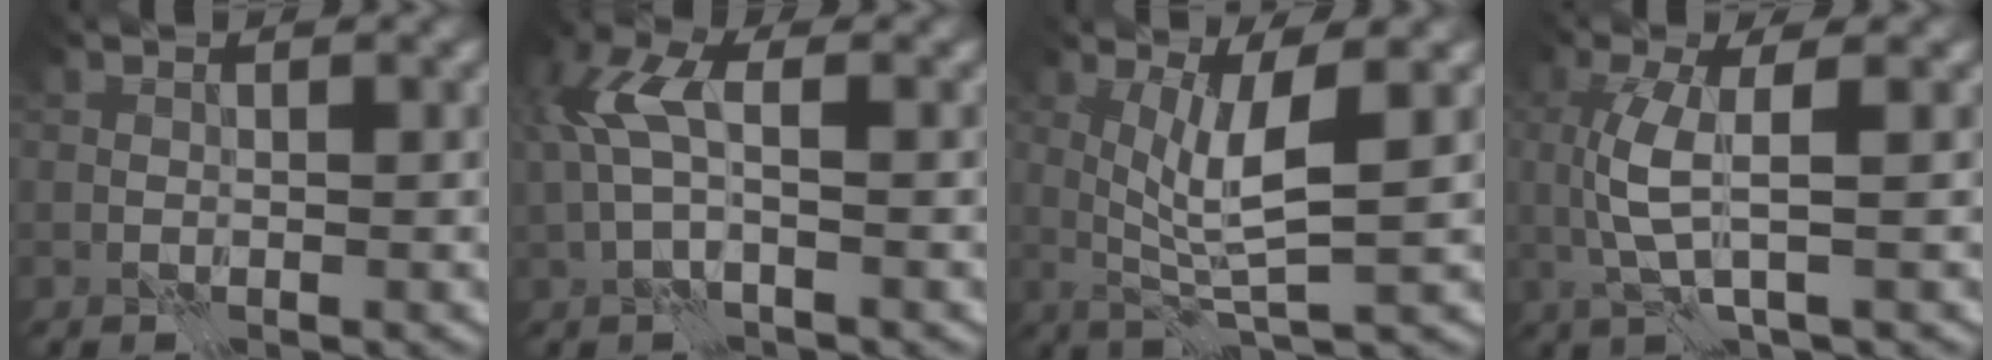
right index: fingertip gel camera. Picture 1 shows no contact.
{"total": 5.0, "force": [0.9, 2.2, 4.4], "torque": [-0.108, 0.018, 0.007]}
{"total": 4.6, "force": [1.5, 0.3, 4.4], "torque": [-0.082, -0.005, 0.031]}
{"total": 3.7, "force": [0.9, 0.4, 3.5], "torque": [-0.083, 0.002, 0.020]}